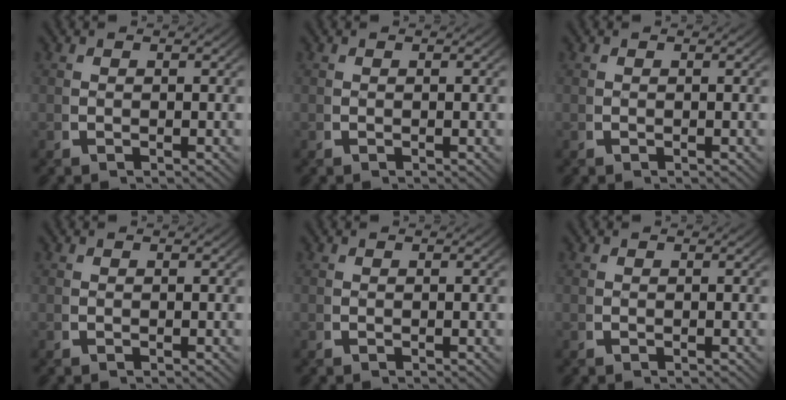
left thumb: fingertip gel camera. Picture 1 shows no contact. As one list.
[{"total": 0.0}, {"total": 0.0}, {"total": 0.0}, {"total": 0.0}, {"total": 0.0}]